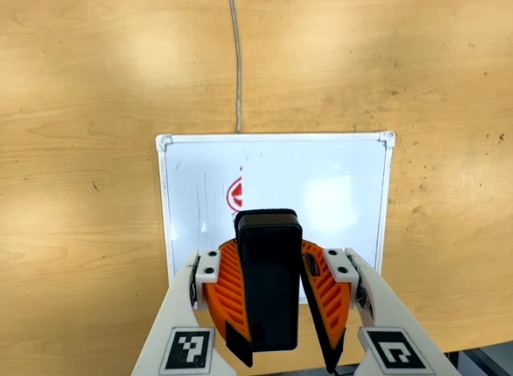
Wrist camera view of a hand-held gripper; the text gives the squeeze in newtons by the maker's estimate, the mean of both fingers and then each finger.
{"total": 9.8, "left": 9.6, "right": 10.0}